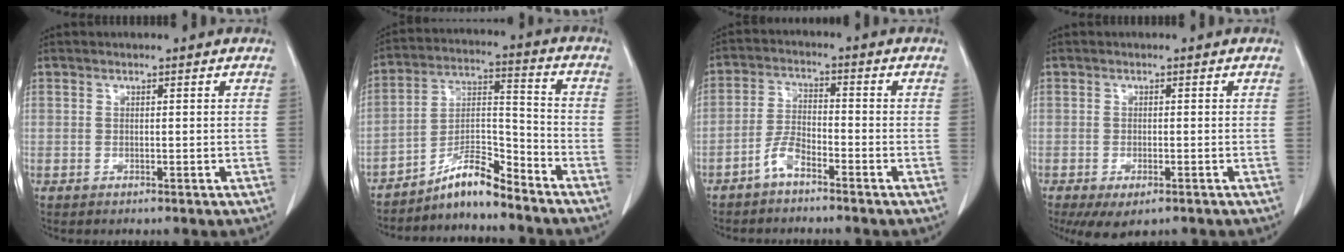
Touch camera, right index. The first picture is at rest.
{"total": 7.9, "force": [-7.0, 1.2, 3.5], "torque": [-0.068, 0.024, -0.124]}
{"total": 4.1, "force": [-3.1, 1.1, 2.5], "torque": [-0.057, 0.006, -0.064]}
{"total": 5.1, "force": [-3.2, 2.1, 3.4], "torque": [-0.053, -0.011, -0.048]}